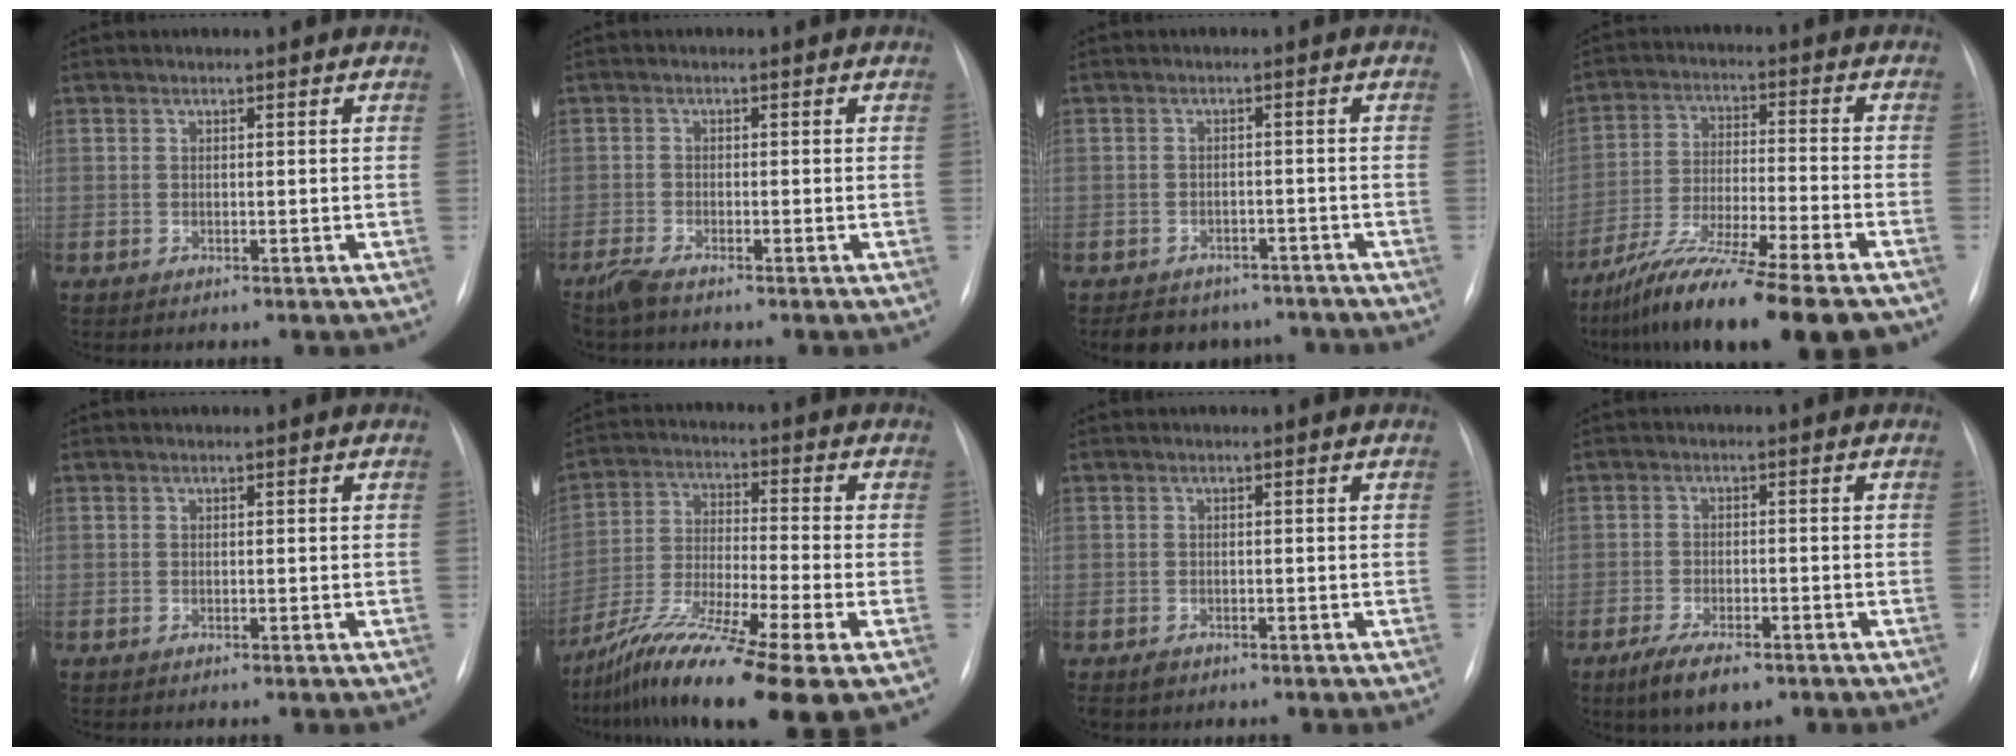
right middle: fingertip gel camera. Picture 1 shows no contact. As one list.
[{"total": 2.7, "force": [-2.3, 0.2, 1.5], "torque": [-0.041, -0.009, -0.046]}, {"total": 8.4, "force": [-7.1, 4.4, 1.3], "torque": [-0.008, 0.012, -0.085]}, {"total": 18.3, "force": [-14.1, 0.7, 11.7], "torque": [-0.191, -0.036, -0.236]}, {"total": 0.0}, {"total": 16.6, "force": [-11.2, 0.1, 12.3], "torque": [-0.231, -0.037, -0.201]}, {"total": 1.1, "force": [-0.8, 0.7, 0.4], "torque": [-0.011, 0.000, -0.009]}, {"total": 6.6, "force": [-4.5, 2.1, 4.4], "torque": [-0.081, -0.012, -0.071]}]